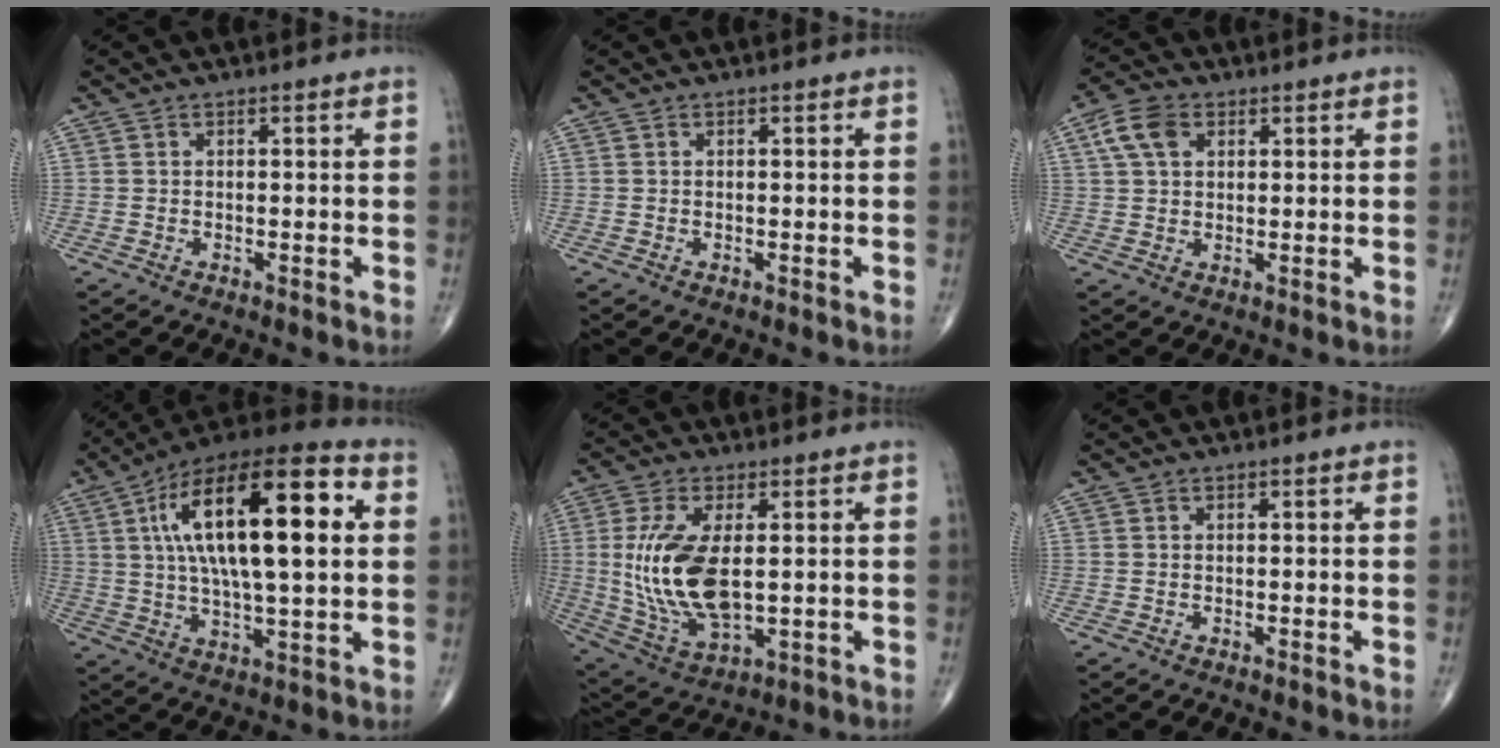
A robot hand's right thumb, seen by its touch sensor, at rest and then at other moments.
{"total": 0.0}
{"total": 6.4, "force": [2.4, 4.2, 4.2], "torque": [-0.077, 0.007, 0.044]}
{"total": 25.6, "force": [5.7, 9.0, 23.3], "torque": [-0.391, 0.017, 0.083]}
{"total": 15.5, "force": [0.9, 7.4, 13.5], "torque": [-0.278, -0.015, 0.033]}
{"total": 0.0}